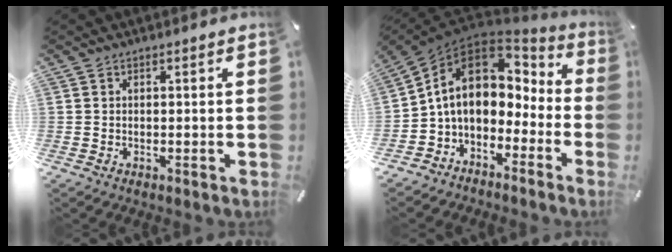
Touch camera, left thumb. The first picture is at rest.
{"total": 12.6, "force": [1.3, 9.5, 8.2], "torque": [-0.167, -0.004, 0.021]}